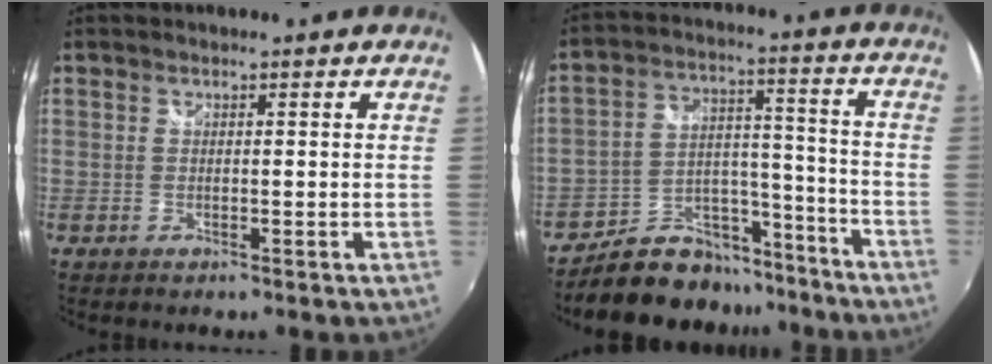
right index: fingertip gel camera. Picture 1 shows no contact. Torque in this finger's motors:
{"motor_torque": [-0.02, -0.02, -0.09, -0.09]}